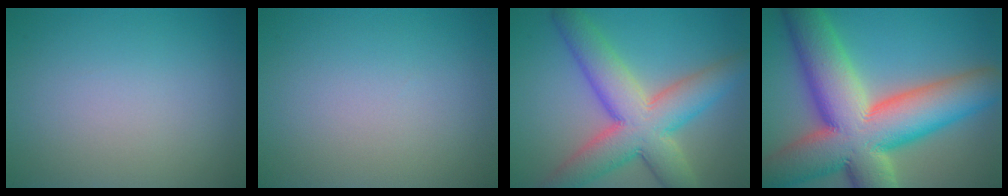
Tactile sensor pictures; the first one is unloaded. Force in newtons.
{"total": 0.0}
{"total": 9.7, "press": 9.7, "slide": 0.2}
{"total": 16.9, "press": 16.8, "slide": 1.4}